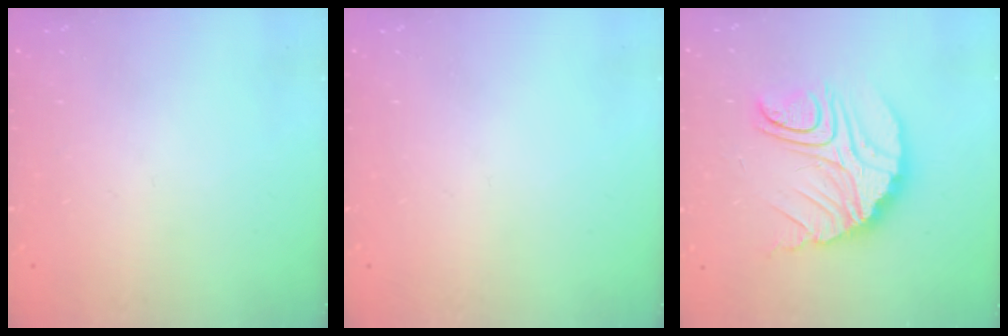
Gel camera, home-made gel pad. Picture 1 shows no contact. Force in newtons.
{"total": 0.0}
{"total": 16.3, "press": 16.2, "slide": 1.3}